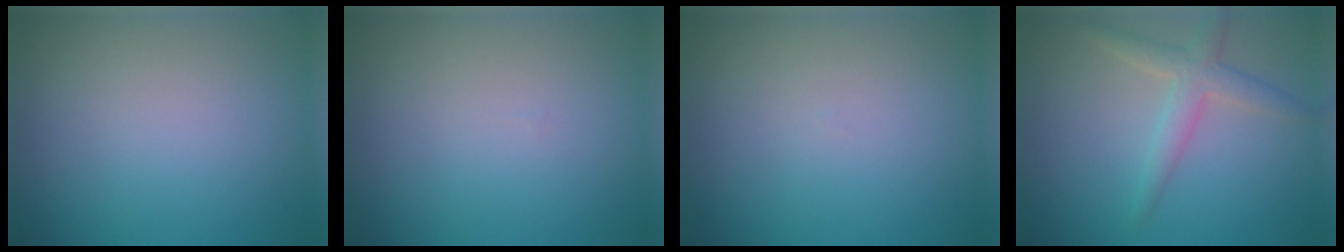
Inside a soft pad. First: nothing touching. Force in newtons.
{"total": 0.0}
{"total": 0.0}
{"total": 2.8, "press": 2.8, "slide": 0.1}